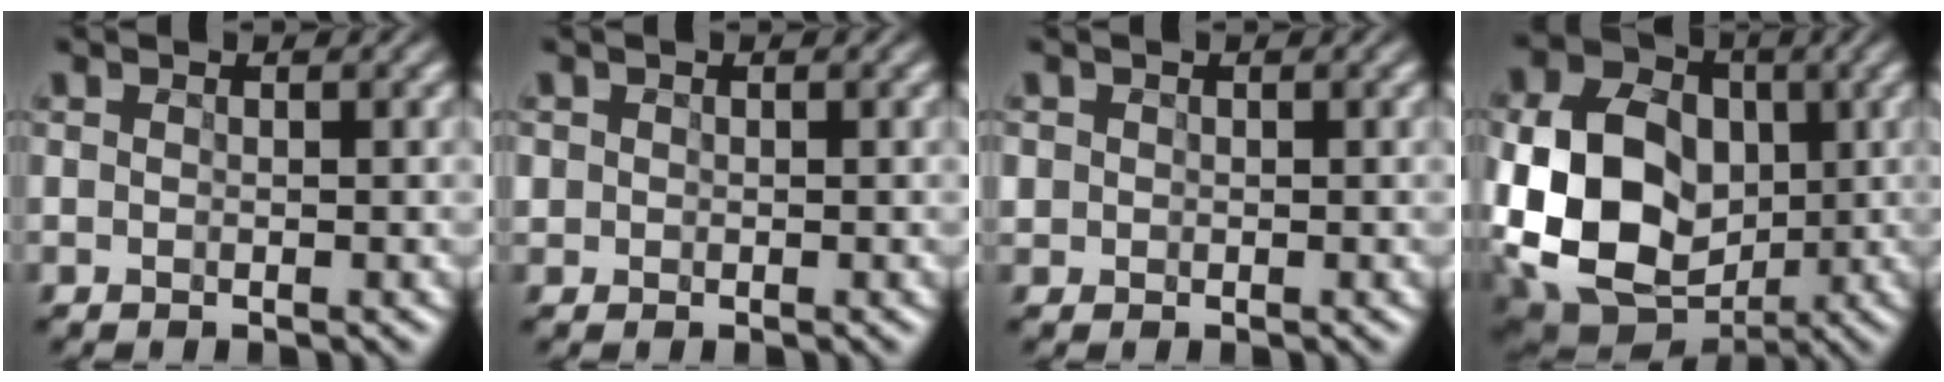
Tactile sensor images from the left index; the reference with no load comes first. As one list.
[{"total": 1.6, "force": [0.2, 1.5, 0.4], "torque": [-0.005, 0.017, -0.001]}, {"total": 2.0, "force": [0.2, 1.9, 0.6], "torque": [-0.010, 0.025, -0.002]}, {"total": 13.5, "force": [-1.3, 10.0, 9.0], "torque": [-0.203, -0.020, -0.001]}]